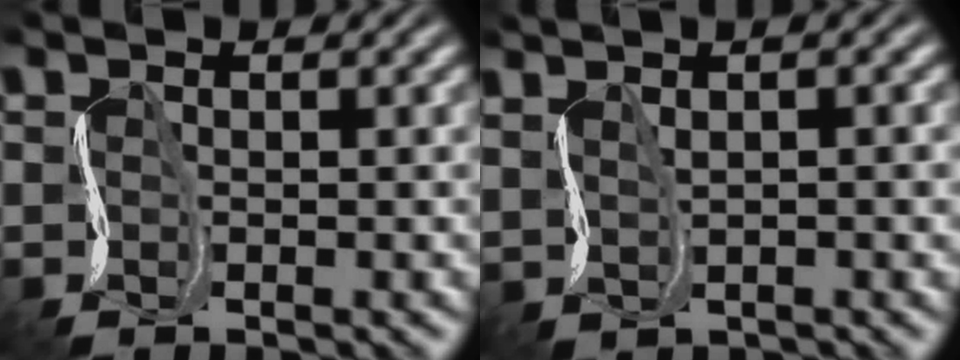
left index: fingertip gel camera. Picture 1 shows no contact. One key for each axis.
{"total": 1.4, "fx": 0.2, "fy": -1.2, "fz": -0.5, "tx": -0.001, "ty": -0.007, "tz": 0.015}